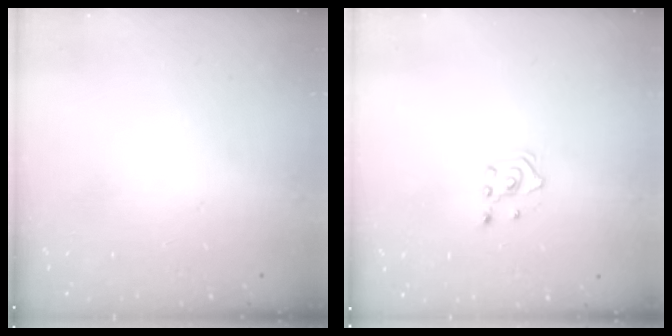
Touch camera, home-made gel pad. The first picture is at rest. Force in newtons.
{"total": 2.0, "press": 1.8, "slide": 0.9}